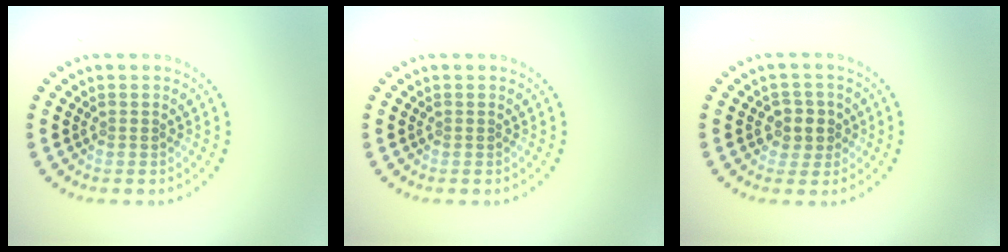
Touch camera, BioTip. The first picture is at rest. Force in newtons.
{"total": 0.0}
{"total": 2.4, "press": 2.2, "slide": 0.9}